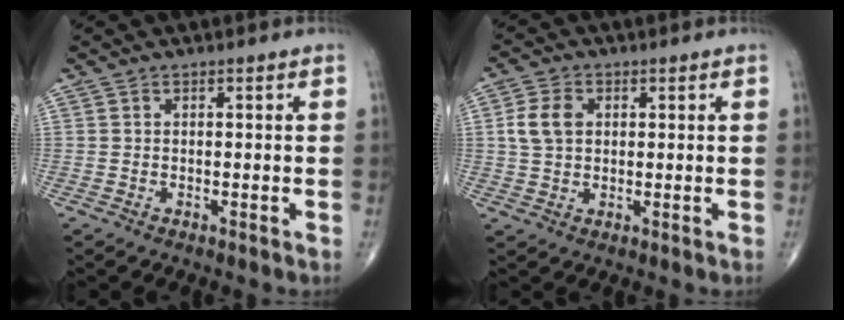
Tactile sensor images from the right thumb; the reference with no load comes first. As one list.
[{"total": 5.8, "force": [1.1, 4.1, 3.9], "torque": [-0.075, 0.003, 0.020]}]